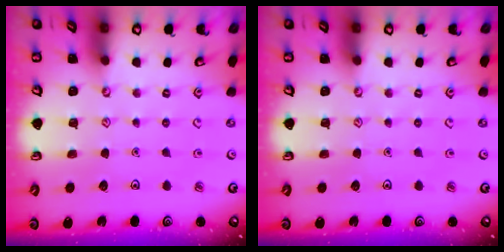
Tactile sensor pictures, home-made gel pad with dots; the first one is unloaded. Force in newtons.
{"total": 0.0}